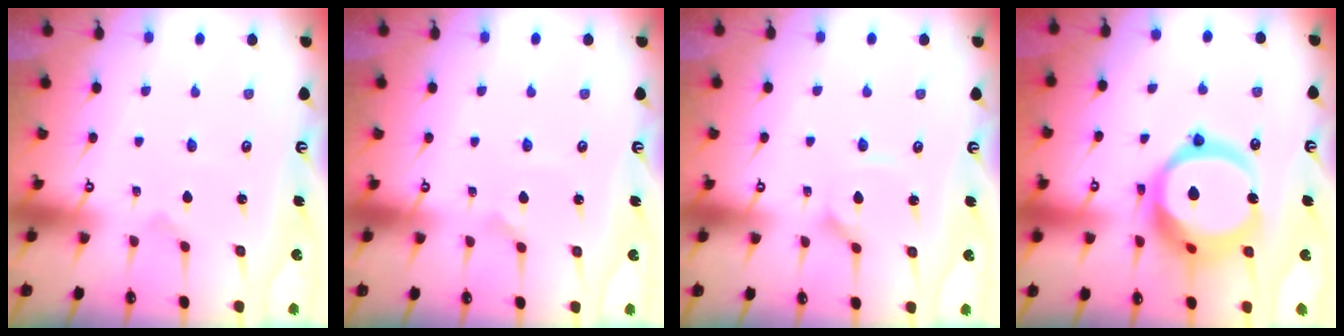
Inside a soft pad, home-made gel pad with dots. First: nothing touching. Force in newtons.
{"total": 2.6, "press": 2.6, "slide": 0.1}
{"total": 2.5, "press": 2.5, "slide": 0.2}
{"total": 17.0, "press": 16.9, "slide": 2.1}